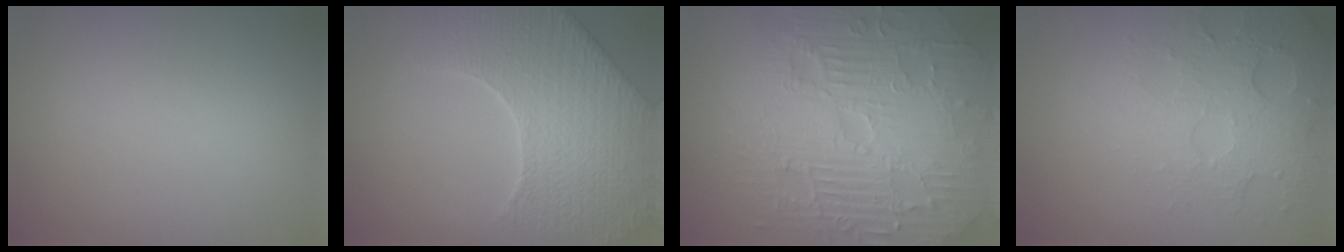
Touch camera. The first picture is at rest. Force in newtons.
{"total": 8.3, "press": 6.4, "slide": 5.2}
{"total": 11.6, "press": 7.5, "slide": 8.9}
{"total": 5.0, "press": 3.3, "slide": 3.8}